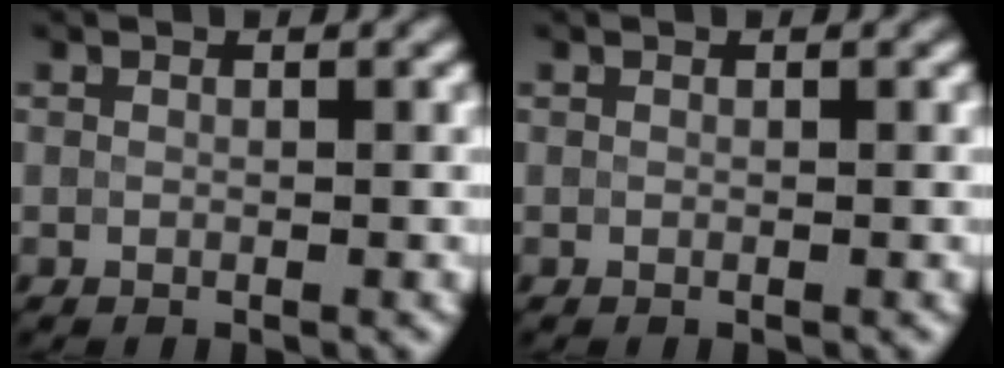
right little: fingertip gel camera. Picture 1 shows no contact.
{"total": 0.0}